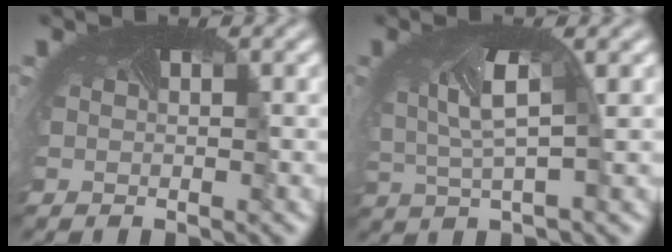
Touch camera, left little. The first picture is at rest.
{"total": 4.1, "force": [0.7, 1.7, 3.7], "torque": [-0.096, 0.001, 0.010]}